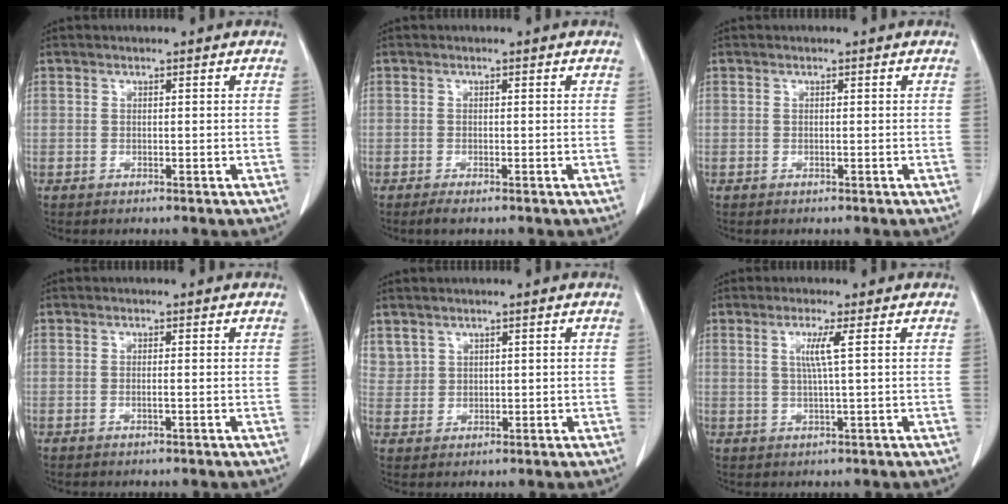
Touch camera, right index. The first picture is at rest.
{"total": 1.4, "force": [-1.0, 0.2, 1.0], "torque": [-0.017, -0.003, -0.016]}
{"total": 0.0}
{"total": 0.6, "force": [0.0, -0.1, 0.6], "torque": [-0.008, 0.002, 0.002]}
{"total": 3.3, "force": [2.3, 2.3, 0.2], "torque": [0.008, 0.006, 0.052]}
{"total": 3.3, "force": [0.9, -0.7, 3.1], "torque": [-0.063, -0.002, 0.017]}